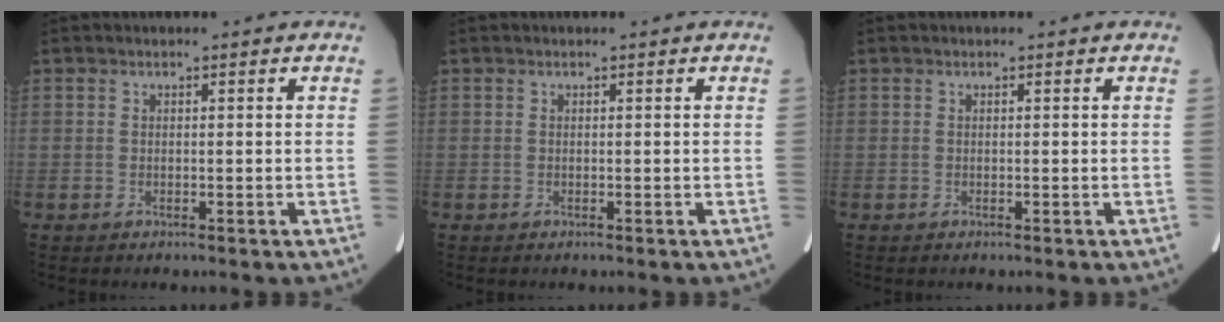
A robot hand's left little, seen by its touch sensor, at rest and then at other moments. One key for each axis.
{"total": 0.0}
{"total": 0.0}